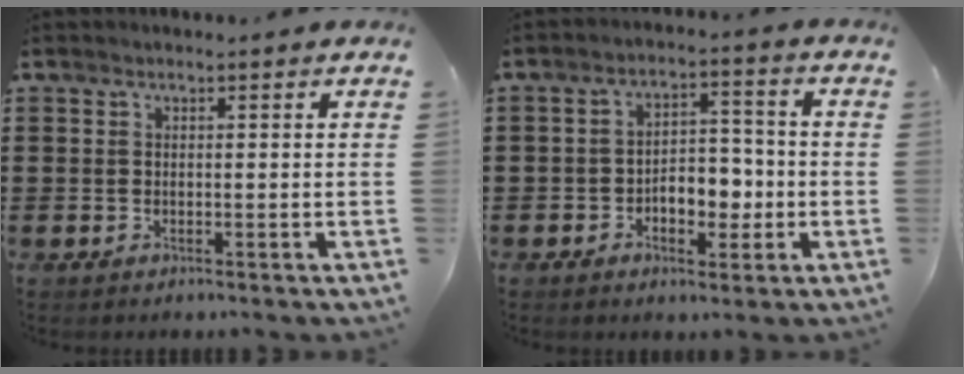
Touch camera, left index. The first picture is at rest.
{"total": 5.7, "force": [-1.7, 3.6, 4.1], "torque": [-0.060, 0.005, -0.037]}